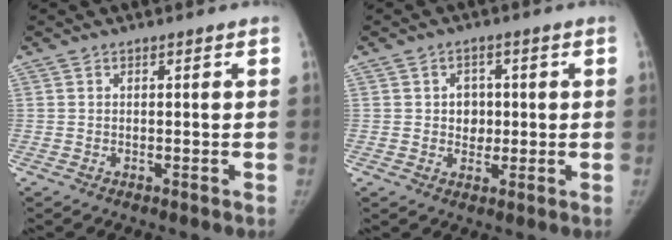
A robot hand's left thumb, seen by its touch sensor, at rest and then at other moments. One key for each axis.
{"total": 3.9, "fx": 0.3, "fy": 3.4, "fz": 2.0, "tx": 0.000, "ty": 0.004, "tz": 0.003}